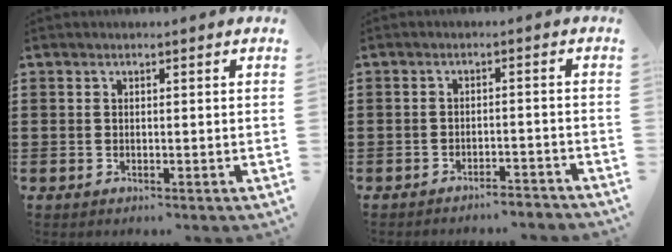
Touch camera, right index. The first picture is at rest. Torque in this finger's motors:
{"motor_torque": [-0.15, 0.21, -0.01, 0.00]}